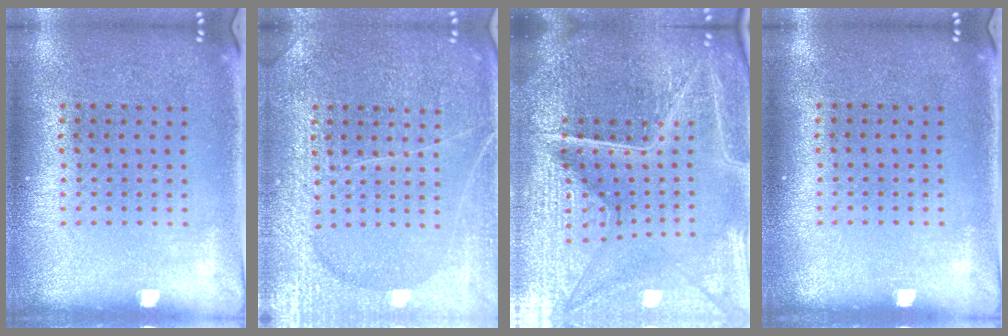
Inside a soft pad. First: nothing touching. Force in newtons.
{"total": 3.6, "press": 3.6, "slide": 0.4}
{"total": 6.5, "press": 5.8, "slide": 3.1}
{"total": 0.0}